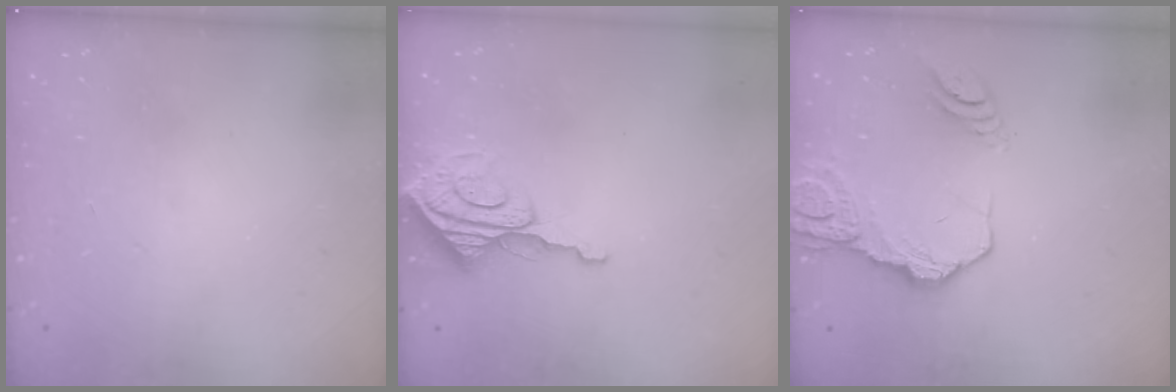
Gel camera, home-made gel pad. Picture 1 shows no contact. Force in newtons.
{"total": 9.2, "press": 9.2, "slide": 1.0}
{"total": 15.1, "press": 15.0, "slide": 1.8}